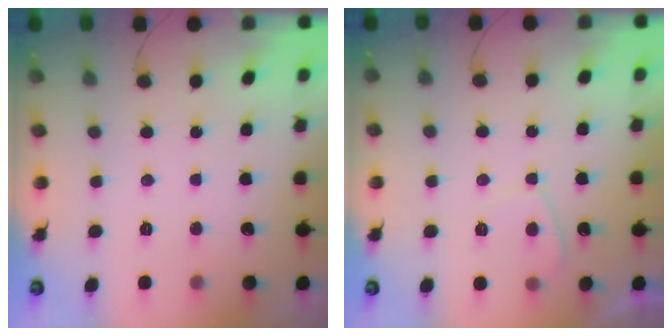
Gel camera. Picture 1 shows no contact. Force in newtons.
{"total": 2.4, "press": 2.3, "slide": 0.7}